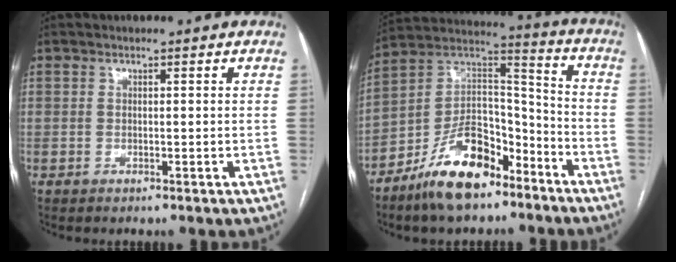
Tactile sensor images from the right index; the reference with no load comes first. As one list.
[{"total": 15.7, "force": [-10.4, 6.8, 9.6], "torque": [-0.177, 0.023, -0.185]}]